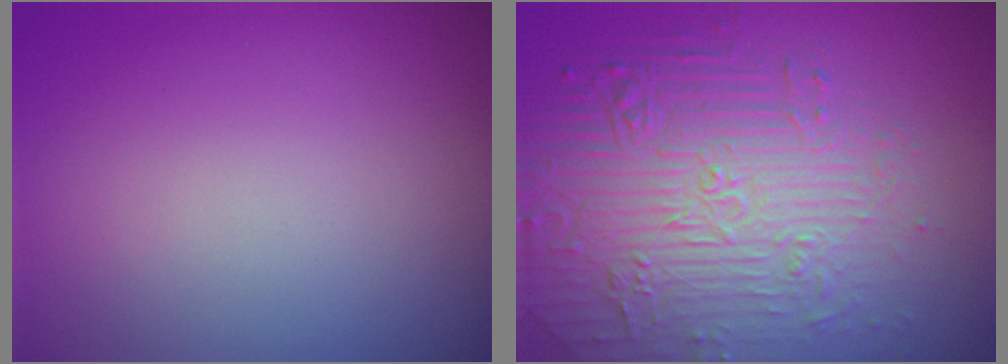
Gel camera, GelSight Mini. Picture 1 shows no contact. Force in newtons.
{"total": 7.8, "press": 5.6, "slide": 5.4}